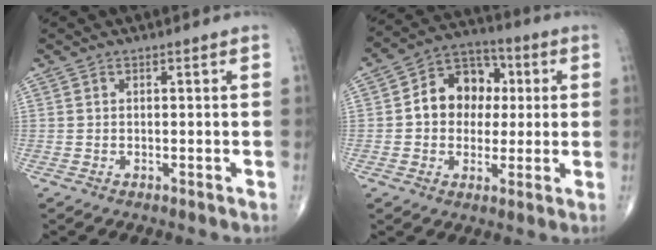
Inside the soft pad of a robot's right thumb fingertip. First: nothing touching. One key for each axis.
{"total": 12.1, "fx": 1.3, "fy": 9.6, "fz": 7.3, "tx": -0.070, "ty": 0.021, "tz": 0.010}